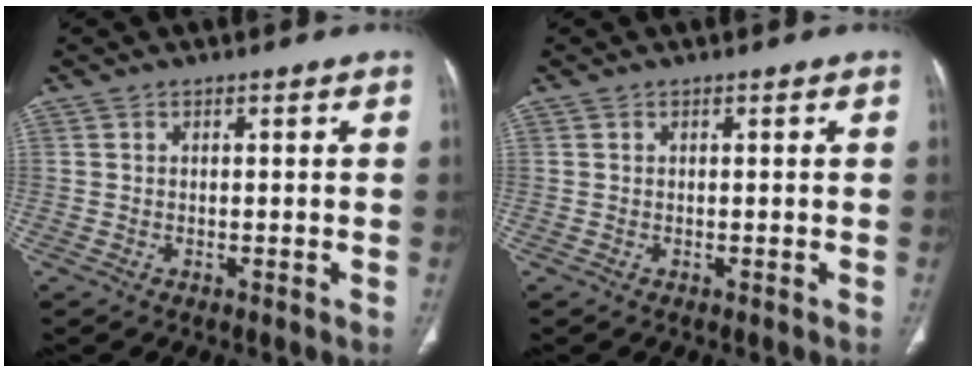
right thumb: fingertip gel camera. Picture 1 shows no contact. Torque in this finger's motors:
{"motor_torque": [0.06, 0.06, -0.14, -0.13, 0.03]}